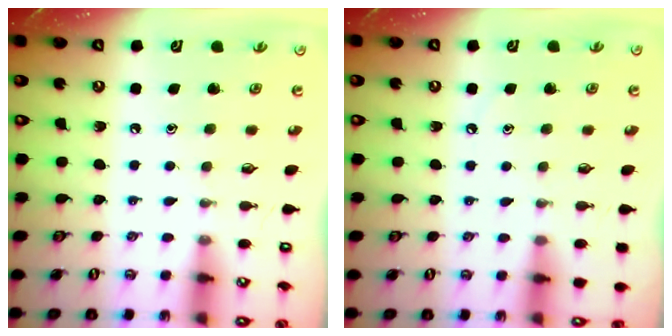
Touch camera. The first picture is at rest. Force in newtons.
{"total": 2.3, "press": 2.2, "slide": 0.4}